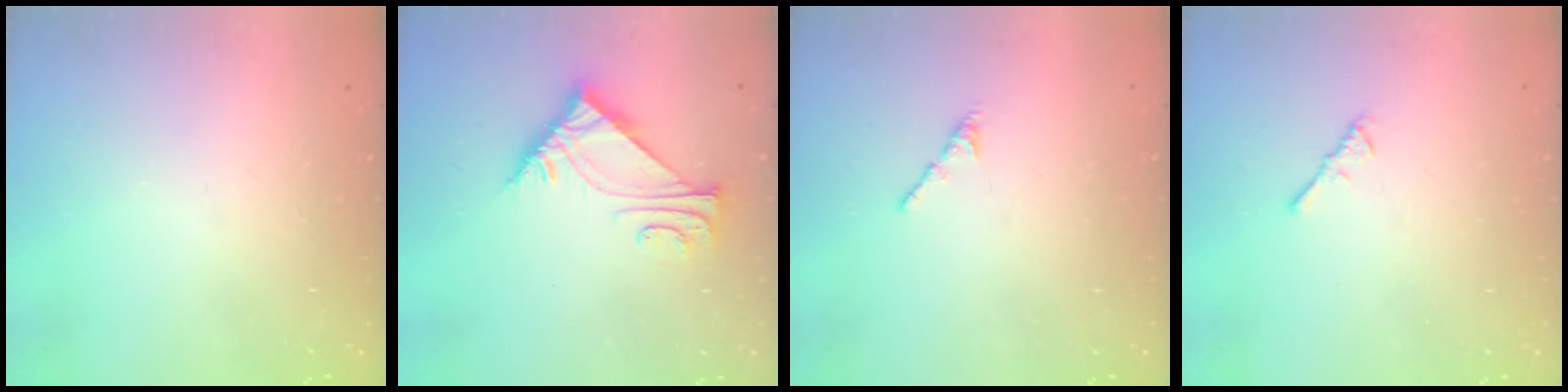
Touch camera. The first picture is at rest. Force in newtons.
{"total": 6.0, "press": 6.0, "slide": 0.2}
{"total": 2.7, "press": 2.6, "slide": 0.8}
{"total": 2.2, "press": 2.1, "slide": 0.5}